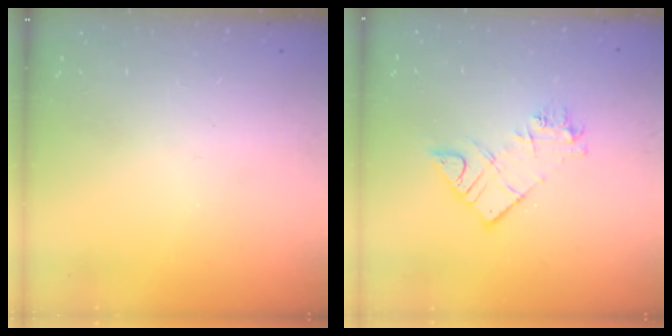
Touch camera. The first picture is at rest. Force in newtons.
{"total": 10.0, "press": 9.9, "slide": 0.9}